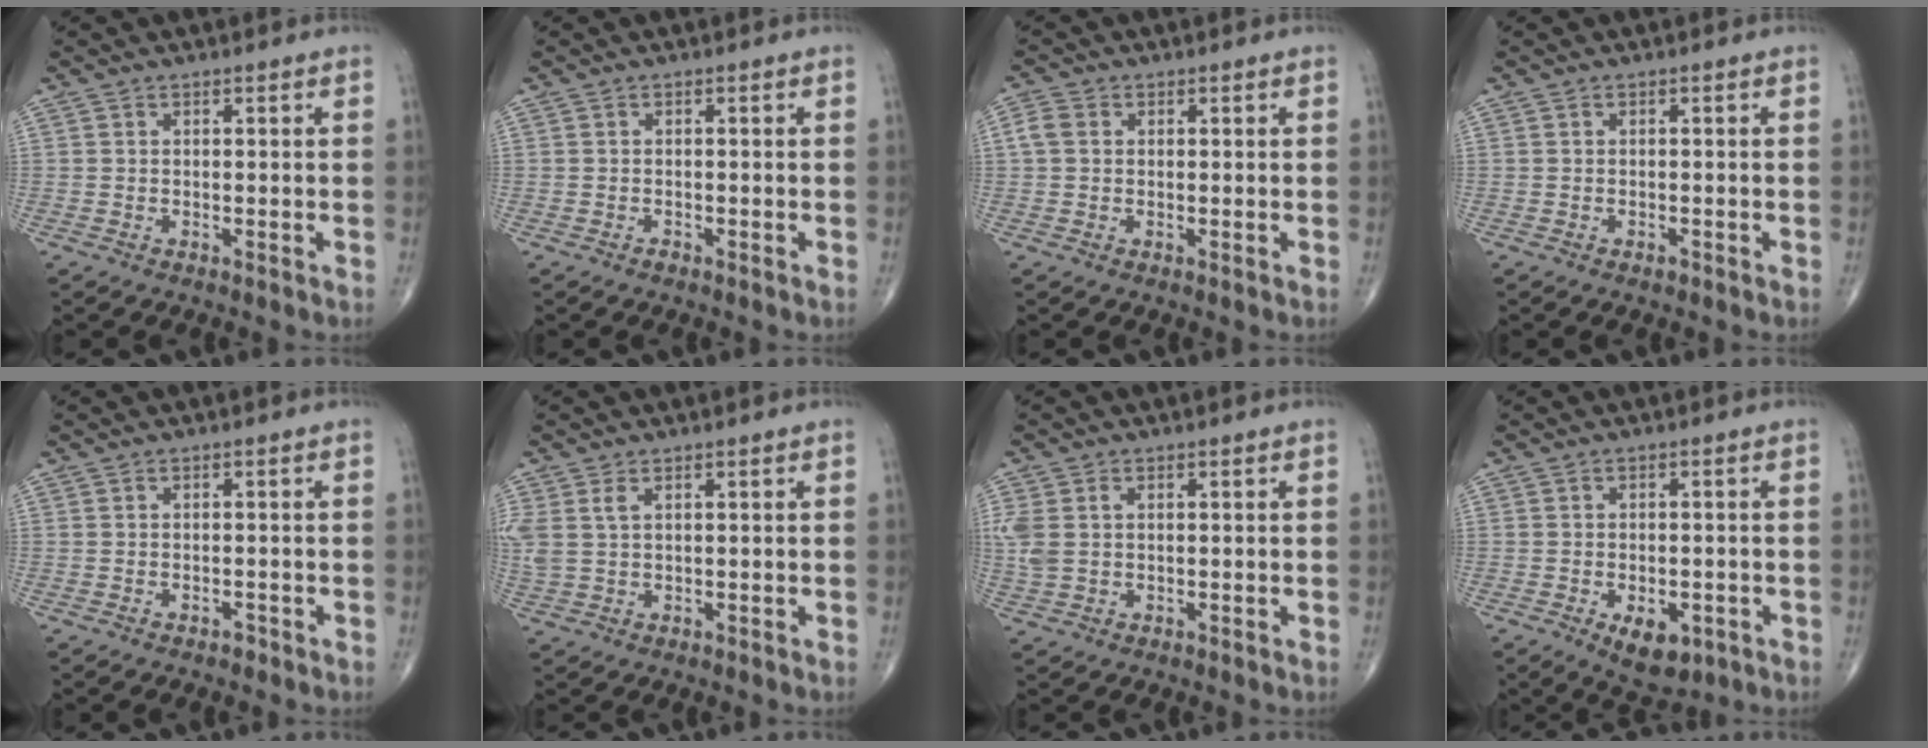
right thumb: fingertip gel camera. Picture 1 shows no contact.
{"total": 0.5, "force": [-0.4, 0.3, 0.2], "torque": [0.001, 0.000, -0.008]}
{"total": 3.0, "force": [0.4, 2.4, 1.7], "torque": [-0.042, 0.009, 0.004]}
{"total": 0.6, "force": [-0.5, 0.3, 0.3], "torque": [-0.001, 0.000, -0.008]}
{"total": 0.9, "force": [-0.7, 0.4, 0.3], "torque": [0.000, 0.001, -0.012]}
{"total": 4.3, "force": [1.6, 2.3, 3.2], "torque": [-0.090, 0.011, 0.041]}
{"total": 5.1, "force": [0.8, 3.5, 3.6], "torque": [-0.103, 0.012, 0.021]}
{"total": 6.7, "force": [-2.8, 3.7, 4.8], "torque": [-0.060, 0.002, -0.029]}